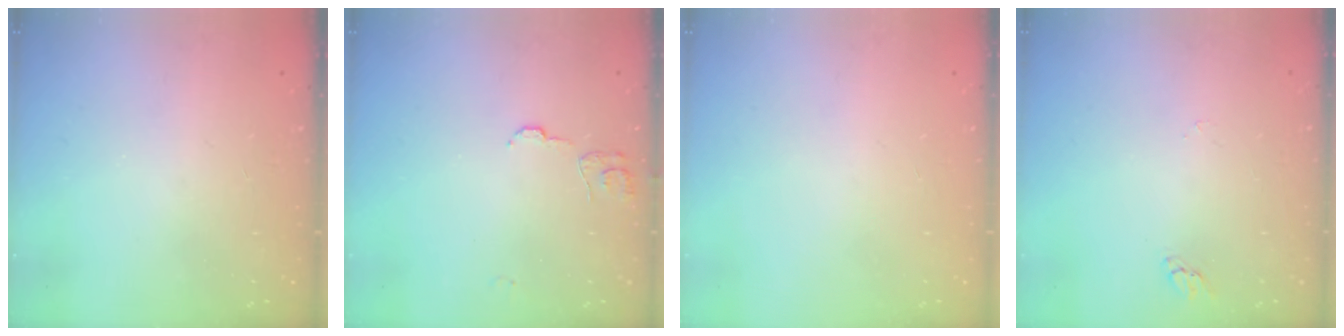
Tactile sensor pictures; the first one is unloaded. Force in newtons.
{"total": 6.8, "press": 6.8, "slide": 0.5}
{"total": 0.0}
{"total": 2.2, "press": 2.2, "slide": 0.2}